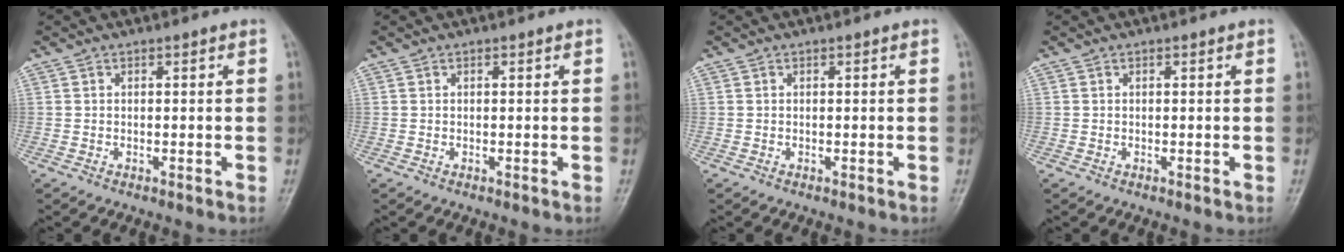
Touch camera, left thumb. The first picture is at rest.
{"total": 0.0}
{"total": 0.0}
{"total": 0.0}